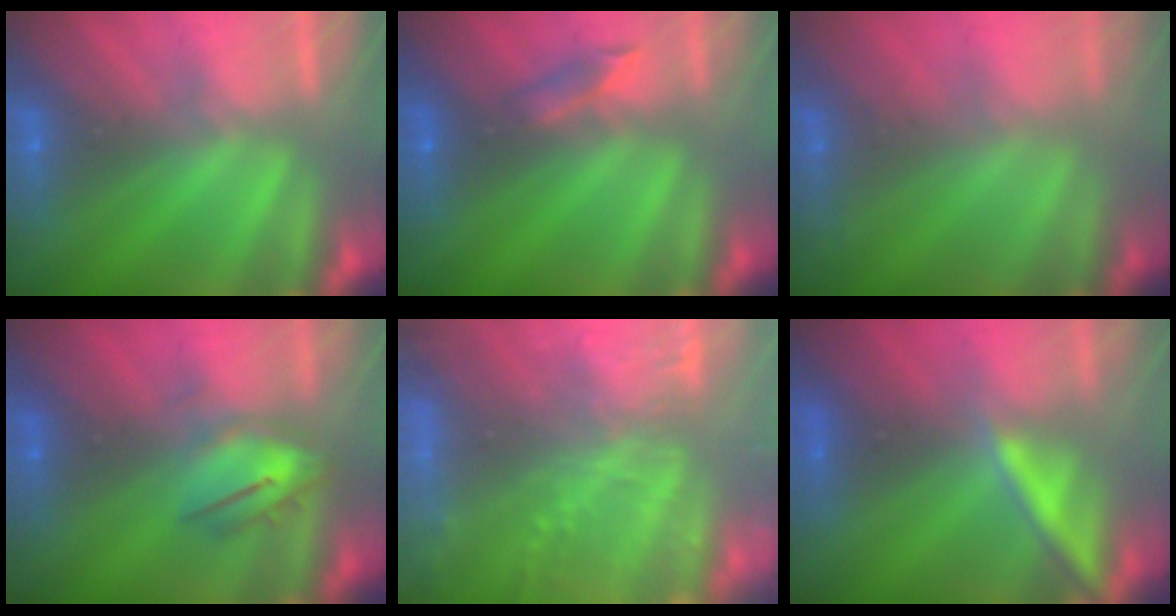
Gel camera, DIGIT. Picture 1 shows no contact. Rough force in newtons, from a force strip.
{"total": 2.2}
{"total": 1.6}
{"total": 4.5}
{"total": 7.8}
{"total": 2.2}